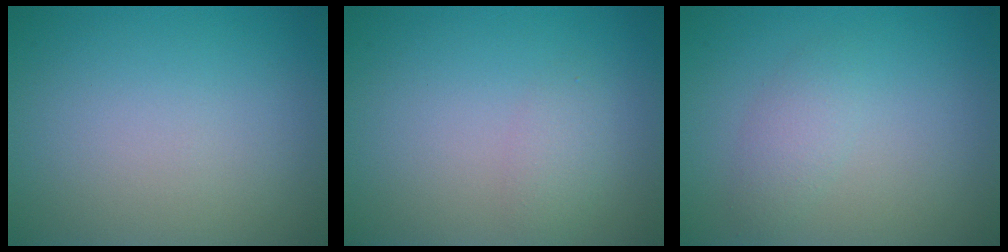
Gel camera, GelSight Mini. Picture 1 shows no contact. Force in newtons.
{"total": 1.4, "press": 1.4, "slide": 0.0}
{"total": 1.7, "press": 1.7, "slide": 0.0}